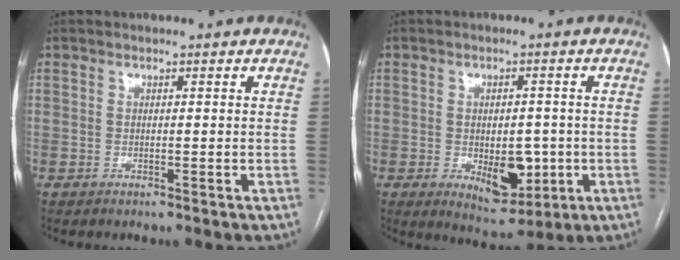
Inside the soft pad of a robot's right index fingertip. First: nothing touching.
{"total": 7.7, "force": [-1.8, 4.0, 6.3], "torque": [-0.090, -0.003, -0.012]}